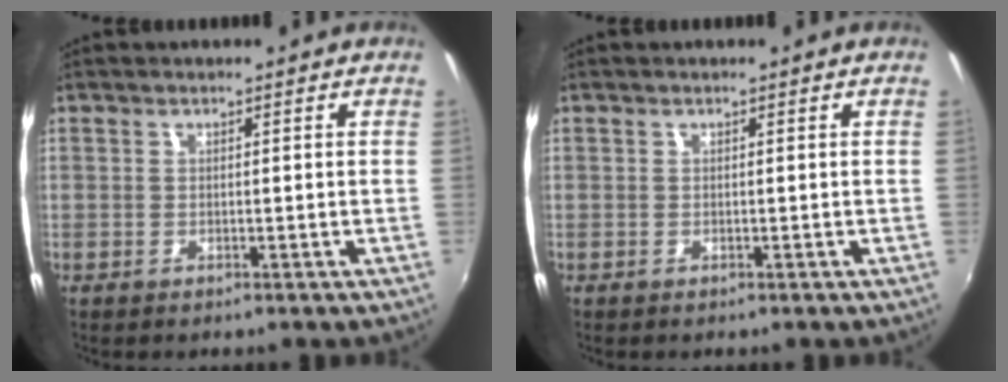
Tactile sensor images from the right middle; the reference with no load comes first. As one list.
[{"total": 0.0}]